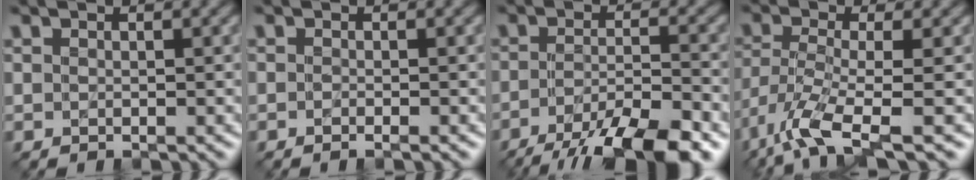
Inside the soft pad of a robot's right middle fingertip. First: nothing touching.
{"total": 1.0, "force": [-0.5, 0.2, 0.9], "torque": [-0.010, -0.006, -0.011]}
{"total": 9.5, "force": [-6.4, 2.3, 6.6], "torque": [-0.103, -0.008, -0.109]}
{"total": 6.4, "force": [-3.8, 1.6, 4.9], "torque": [-0.103, -0.011, -0.081]}